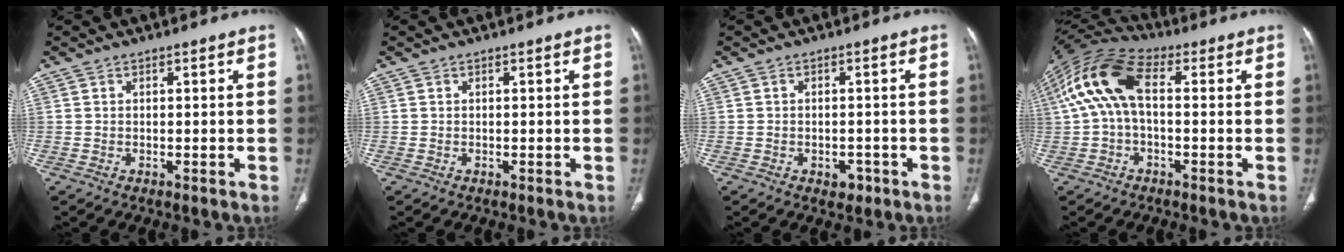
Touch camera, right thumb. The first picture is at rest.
{"total": 0.0}
{"total": 2.6, "force": [-1.2, 1.9, 1.3], "torque": [-0.005, 0.005, -0.012]}
{"total": 13.4, "force": [1.2, 7.3, 11.2], "torque": [-0.230, 0.041, 0.013]}